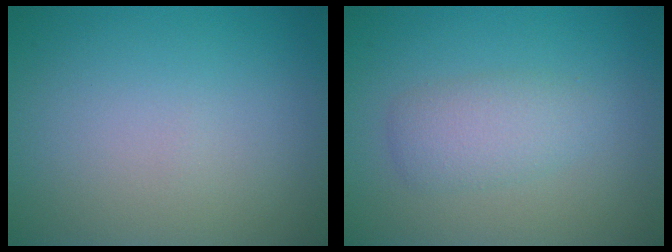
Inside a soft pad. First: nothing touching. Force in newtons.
{"total": 2.6, "press": 2.6, "slide": 0.1}